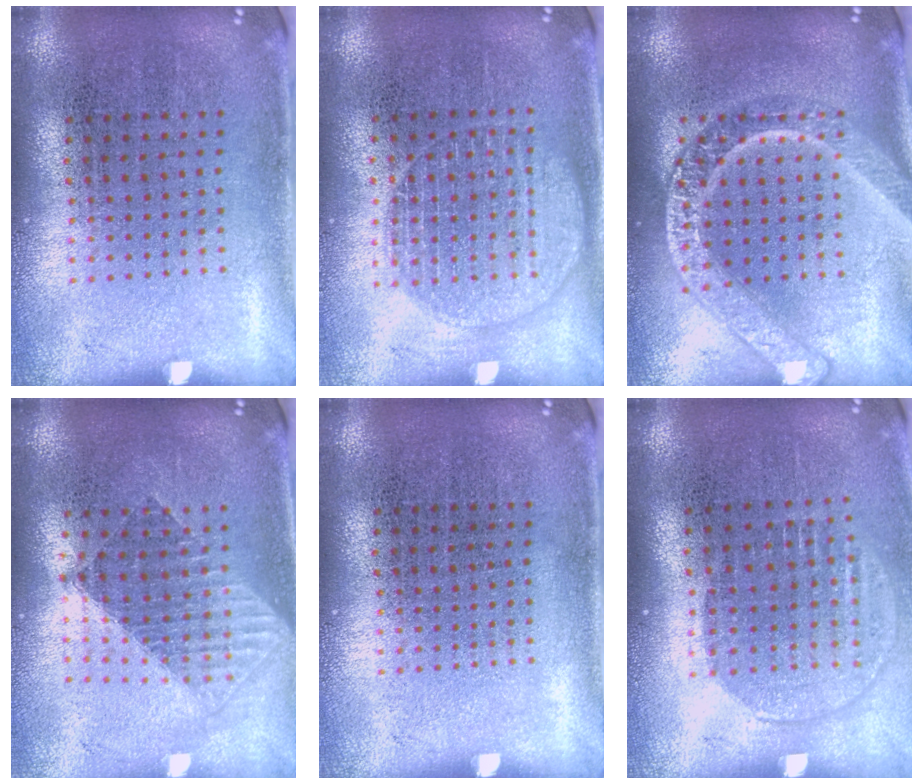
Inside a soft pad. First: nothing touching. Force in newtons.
{"total": 1.3, "press": 1.3, "slide": 0.2}
{"total": 3.4, "press": 3.4, "slide": 0.4}
{"total": 1.5, "press": 1.3, "slide": 0.8}
{"total": 0.0}
{"total": 1.5, "press": 1.2, "slide": 0.8}